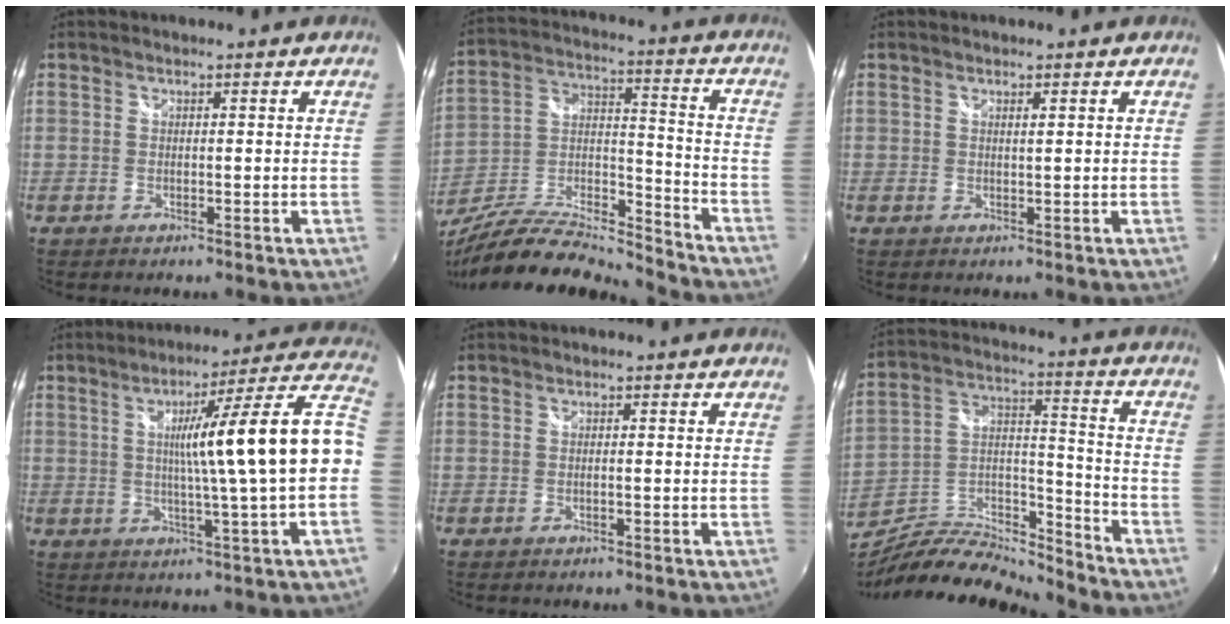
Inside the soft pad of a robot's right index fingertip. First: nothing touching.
{"total": 16.1, "force": [-14.3, 0.7, 7.2], "torque": [-0.146, -0.014, -0.259]}
{"total": 2.0, "force": [0.8, -1.9, -0.2], "torque": [0.013, -0.007, 0.016]}
{"total": 15.7, "force": [1.0, -2.8, 15.4], "torque": [-0.183, 0.007, 0.022]}
{"total": 0.5, "force": [-0.3, 0.0, 0.4], "torque": [-0.008, 0.000, -0.005]}
{"total": 13.2, "force": [-11.9, 1.4, 5.5], "torque": [-0.105, 0.004, -0.221]}